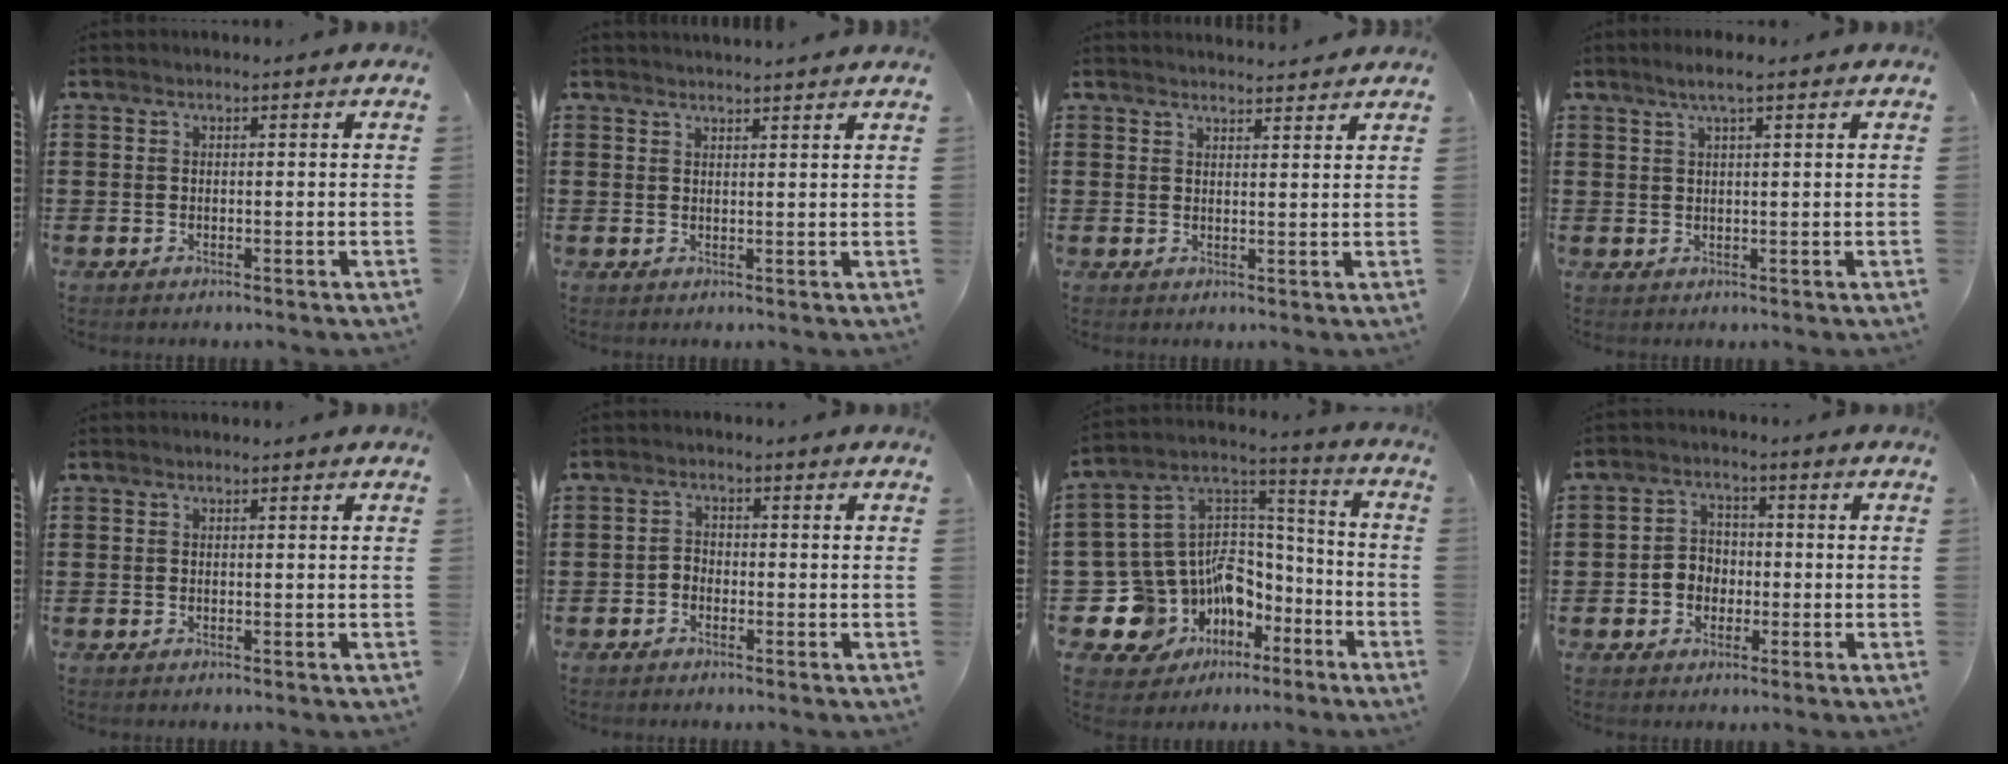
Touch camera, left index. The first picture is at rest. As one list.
[{"total": 1.6, "force": [1.6, -0.3, 0.0], "torque": [-0.004, -0.002, 0.031]}, {"total": 2.1, "force": [2.1, 0.0, 0.0], "torque": [-0.006, -0.004, 0.041]}, {"total": 2.6, "force": [1.4, 0.1, 2.1], "torque": [-0.042, 0.002, 0.024]}, {"total": 0.0}, {"total": 1.5, "force": [-1.2, 0.9, 0.2], "torque": [-0.010, 0.005, -0.026]}, {"total": 12.0, "force": [-6.6, 9.6, 2.8], "torque": [-0.117, -0.024, -0.107]}, {"total": 3.7, "force": [-1.2, 3.2, 1.3], "torque": [-0.037, 0.010, -0.028]}]